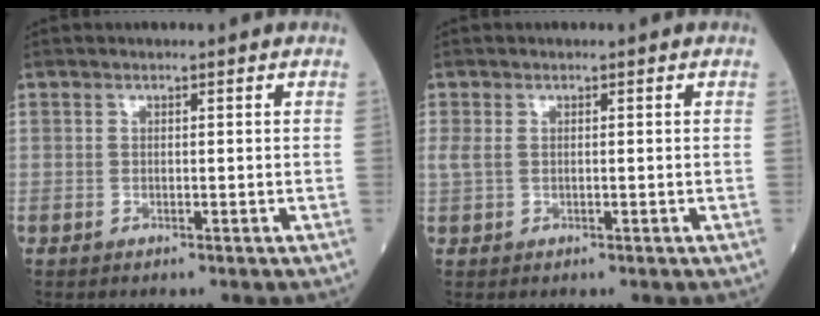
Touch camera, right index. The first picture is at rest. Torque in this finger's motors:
{"motor_torque": [0.84, 0.90, 0.25, 0.08]}